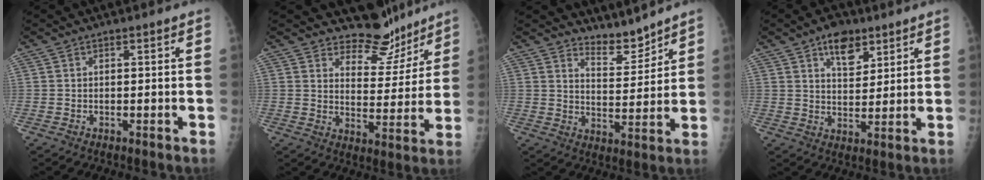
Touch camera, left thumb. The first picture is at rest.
{"total": 10.1, "force": [9.0, 4.2, 1.4], "torque": [0.015, -0.081, 0.132]}
{"total": 5.9, "force": [5.6, 1.4, 0.9], "torque": [0.004, -0.057, 0.104]}
{"total": 7.9, "force": [4.8, 4.4, 4.6], "torque": [-0.044, -0.026, 0.075]}